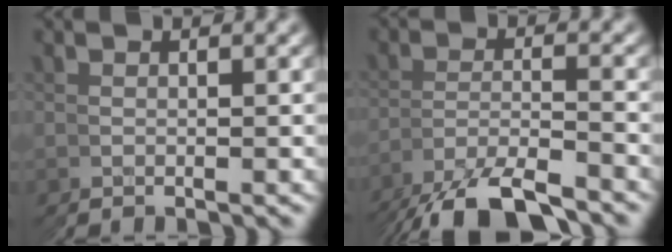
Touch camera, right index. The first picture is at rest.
{"total": 4.7, "force": [-3.4, 1.6, 2.9], "torque": [-0.051, -0.006, -0.054]}